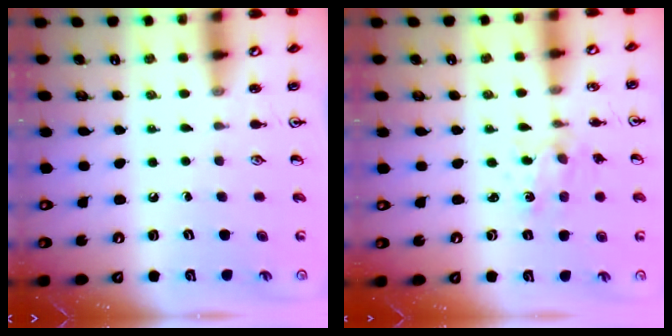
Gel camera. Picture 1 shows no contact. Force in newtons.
{"total": 1.6, "press": 1.6, "slide": 0.3}